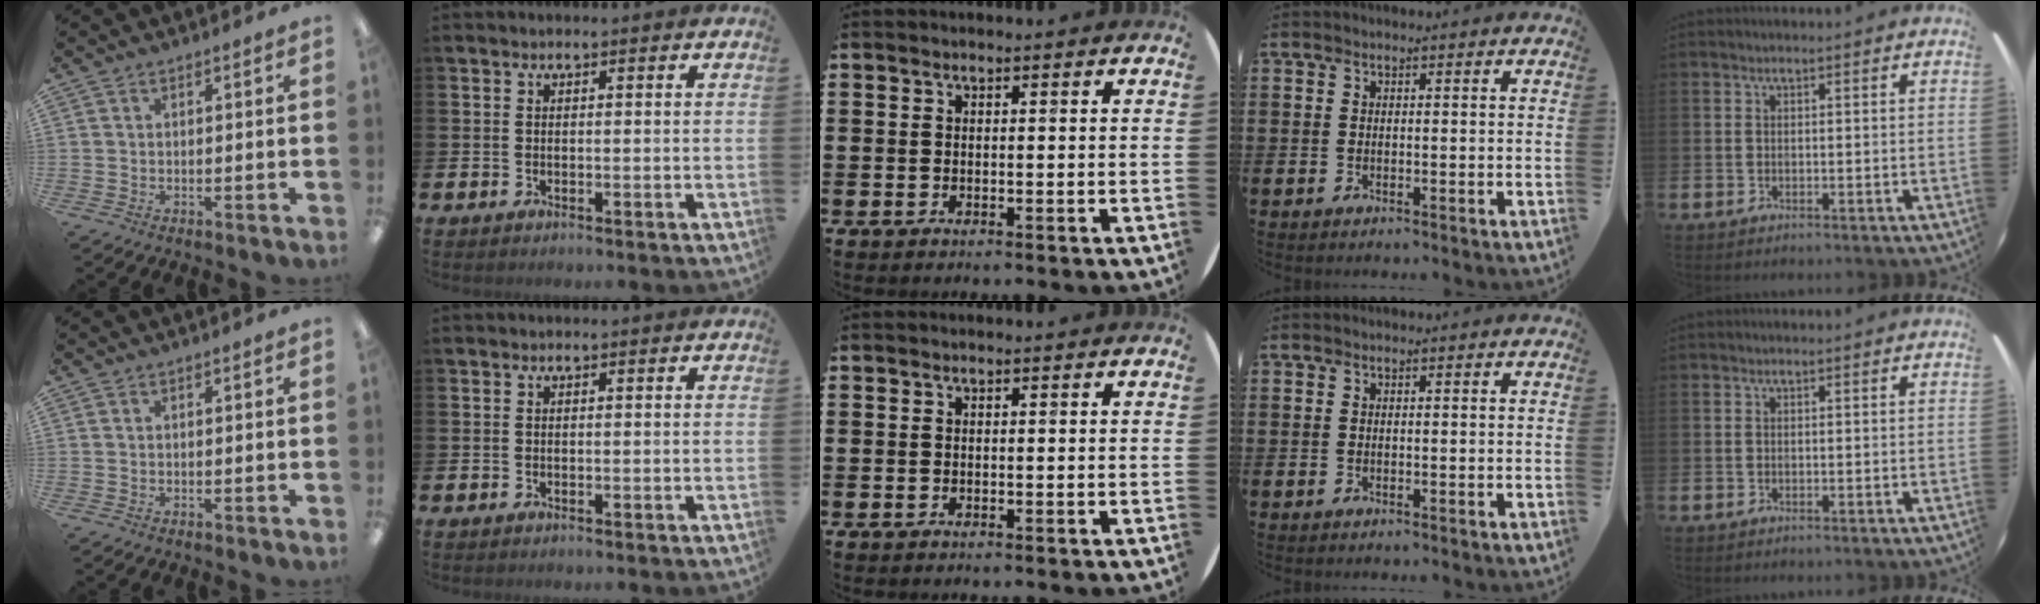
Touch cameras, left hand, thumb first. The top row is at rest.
{}